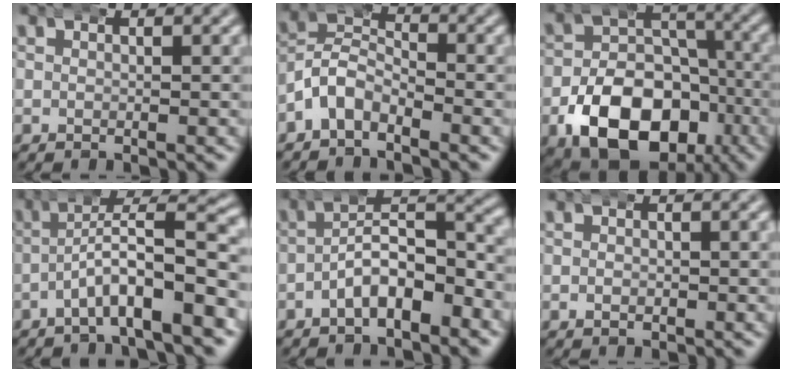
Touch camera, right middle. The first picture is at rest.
{"total": 6.2, "force": [-2.5, 5.3, 2.0], "torque": [-0.043, -0.016, -0.056]}
{"total": 12.4, "force": [-5.6, 8.4, 7.2], "torque": [-0.118, -0.032, -0.082]}
{"total": 6.7, "force": [-2.6, 1.8, 5.9], "torque": [-0.088, 0.004, -0.038]}
{"total": 5.8, "force": [-3.3, 2.9, 3.7], "torque": [-0.037, 0.001, -0.058]}
{"total": 0.7, "force": [-0.3, 0.5, 0.3], "torque": [-0.010, -0.004, -0.003]}